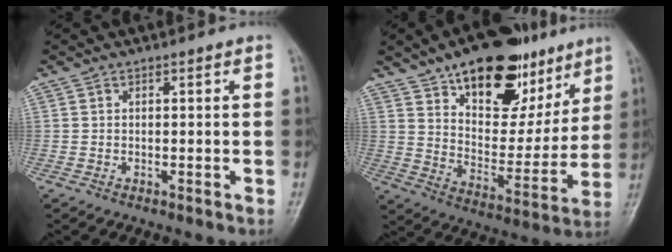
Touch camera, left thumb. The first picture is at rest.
{"total": 23.2, "force": [13.8, 12.1, 14.1], "torque": [-0.161, -0.049, 0.223]}